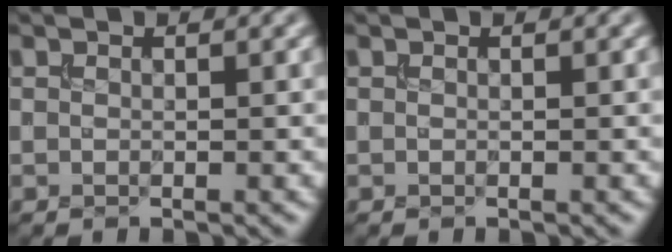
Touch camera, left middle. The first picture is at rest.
{"total": 0.0}